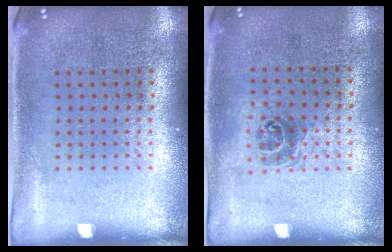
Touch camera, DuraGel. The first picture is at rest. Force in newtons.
{"total": 1.0, "press": 0.8, "slide": 0.5}